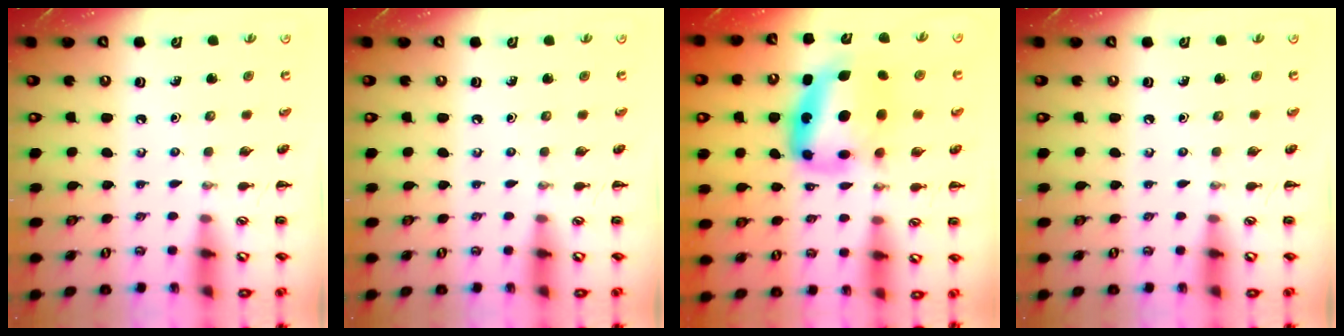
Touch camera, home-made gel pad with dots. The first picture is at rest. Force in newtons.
{"total": 0.0}
{"total": 11.7, "press": 11.4, "slide": 2.9}
{"total": 0.0}